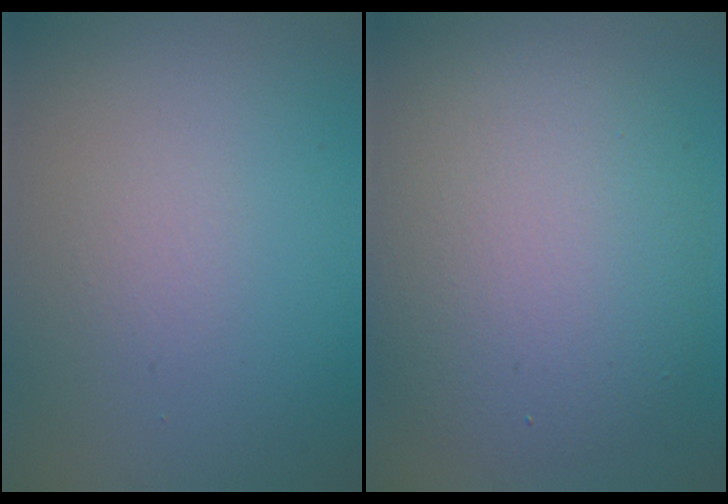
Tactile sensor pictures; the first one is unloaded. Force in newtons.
{"total": 7.5, "press": 7.5, "slide": 0.8}